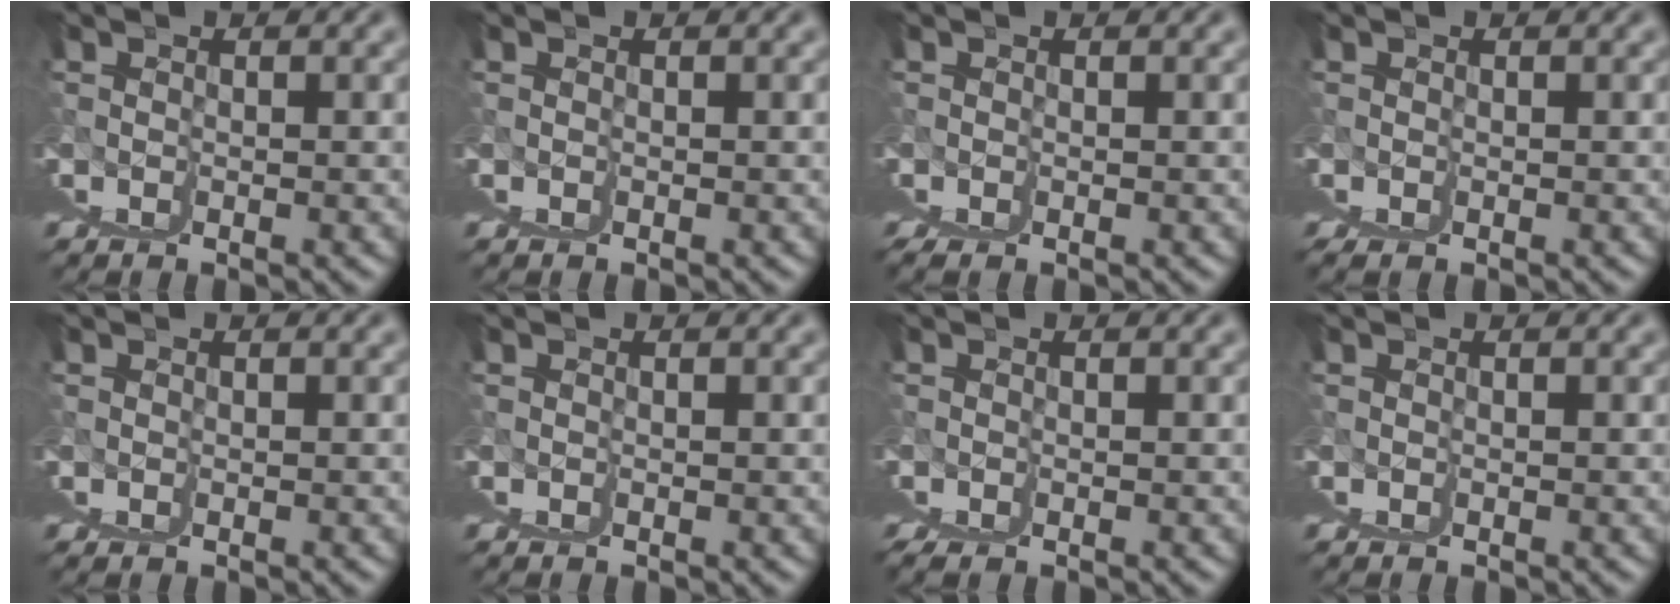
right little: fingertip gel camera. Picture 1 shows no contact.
{"total": 0.0}
{"total": 1.5, "force": [-0.3, 1.0, 1.1], "torque": [-0.020, 0.000, -0.004]}
{"total": 1.3, "force": [-0.4, 1.0, 0.8], "torque": [-0.018, -0.002, -0.004]}
{"total": 0.5, "force": [-0.1, 0.5, 0.2], "torque": [-0.008, -0.003, 0.000]}
{"total": 0.0}
{"total": 1.5, "force": [-0.4, 1.0, 1.1], "torque": [-0.019, 0.000, -0.004]}
{"total": 0.0}